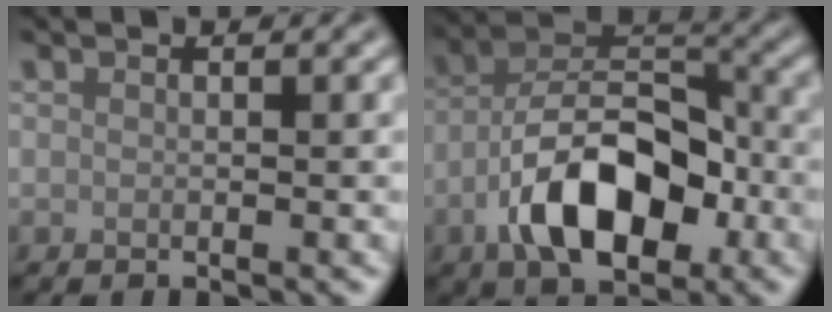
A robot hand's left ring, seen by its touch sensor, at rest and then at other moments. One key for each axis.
{"total": 9.7, "fx": -4.2, "fy": 4.9, "fz": 7.3, "tx": -0.124, "ty": 0.014, "tz": -0.081}